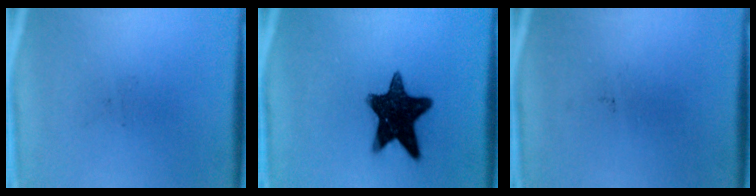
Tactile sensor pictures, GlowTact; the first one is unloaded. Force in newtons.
{"total": 14.8}
{"total": 0.0}